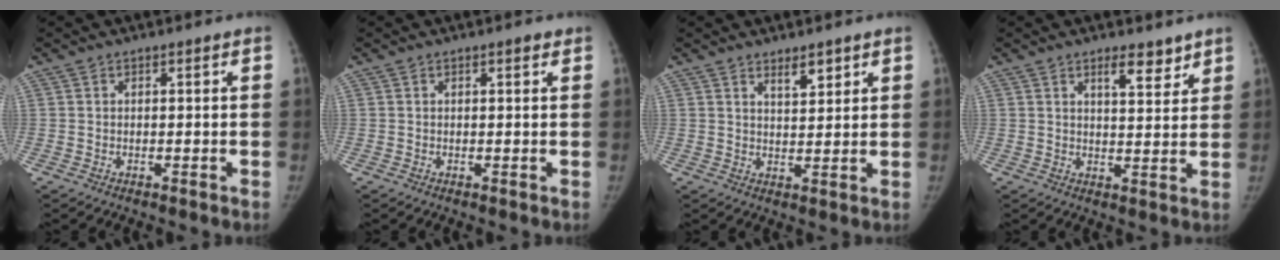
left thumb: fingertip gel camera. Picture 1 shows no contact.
{"total": 0.9, "force": [0.5, 0.3, 0.6], "torque": [-0.007, -0.001, 0.006]}
{"total": 3.9, "force": [2.7, 1.5, 2.3], "torque": [-0.023, -0.021, 0.045]}
{"total": 5.4, "force": [3.8, 1.9, 3.2], "torque": [-0.031, -0.029, 0.057]}